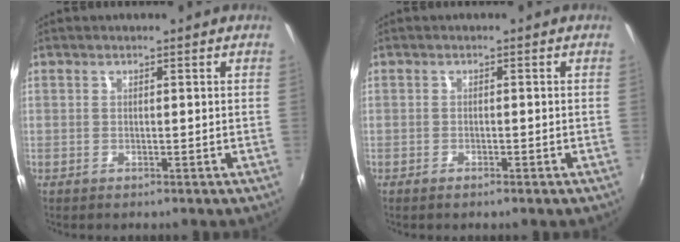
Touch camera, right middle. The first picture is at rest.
{"total": 1.3, "force": [-1.1, 0.2, 0.7], "torque": [-0.015, -0.004, -0.020]}